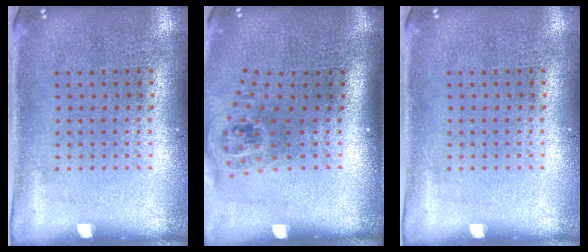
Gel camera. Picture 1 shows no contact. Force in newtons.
{"total": 1.5, "press": 1.1, "slide": 1.0}
{"total": 0.0}